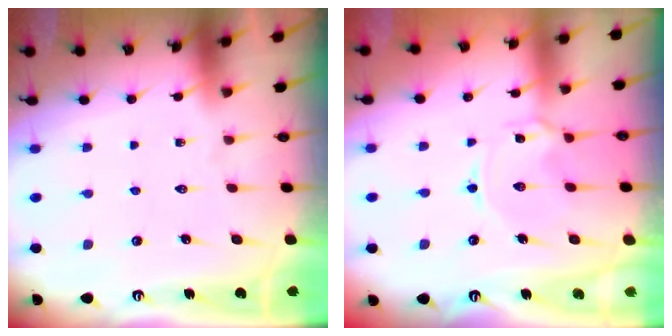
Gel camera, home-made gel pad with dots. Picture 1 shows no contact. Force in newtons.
{"total": 2.8, "press": 2.7, "slide": 0.5}